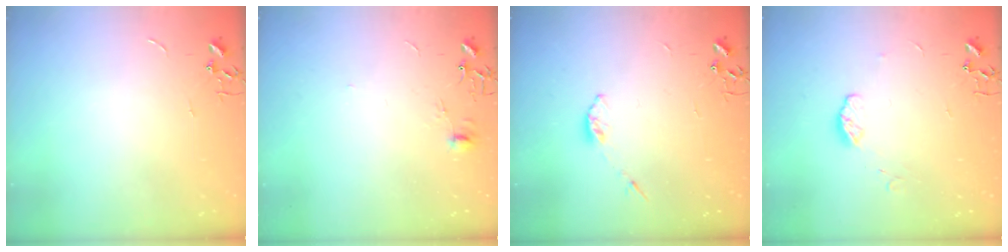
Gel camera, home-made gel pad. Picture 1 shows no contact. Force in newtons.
{"total": 5.5, "press": 5.5, "slide": 0.6}
{"total": 3.4, "press": 3.4, "slide": 0.4}
{"total": 6.9, "press": 6.8, "slide": 0.8}